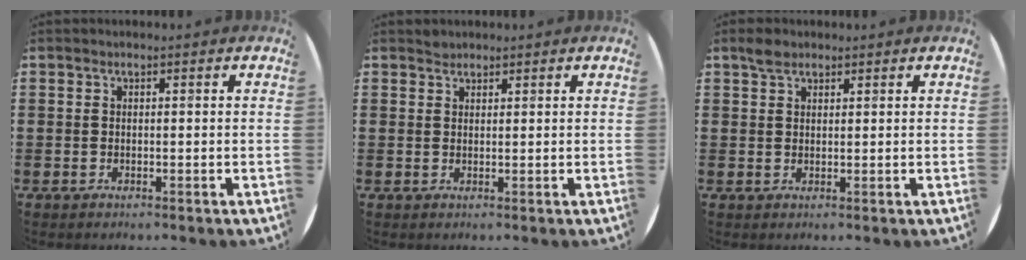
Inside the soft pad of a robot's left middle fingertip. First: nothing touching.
{"total": 1.1, "force": [1.0, 0.3, -0.1], "torque": [0.009, -0.001, 0.018]}
{"total": 2.0, "force": [1.6, 1.0, 0.7], "torque": [0.001, -0.002, 0.027]}